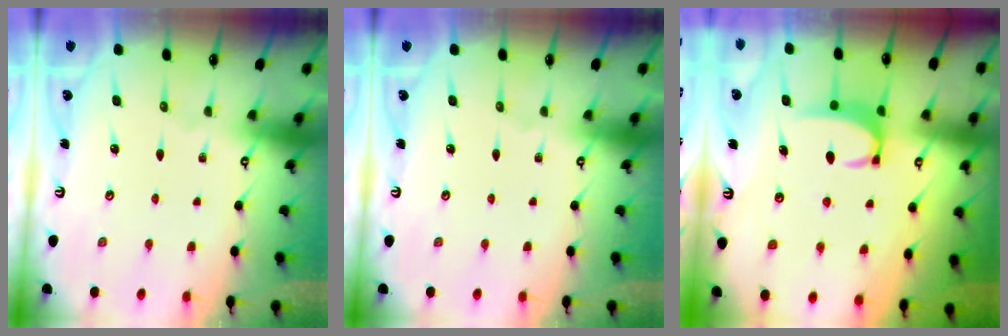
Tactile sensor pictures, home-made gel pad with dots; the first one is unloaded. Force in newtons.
{"total": 0.0}
{"total": 3.5, "press": 3.5, "slide": 0.4}